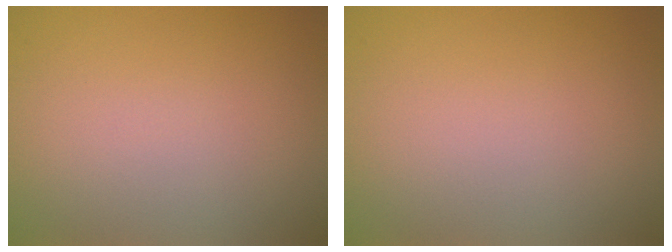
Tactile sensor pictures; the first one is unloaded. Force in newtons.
{"total": 0.0}